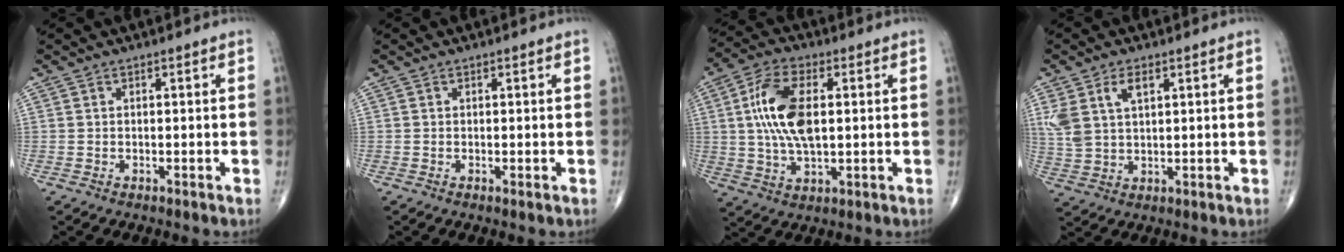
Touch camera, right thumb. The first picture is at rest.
{"total": 0.0}
{"total": 12.8, "force": [1.7, 6.3, 11.0], "torque": [-0.215, 0.005, 0.031]}
{"total": 7.3, "force": [3.1, 4.0, 5.3], "torque": [-0.114, -0.001, 0.068]}